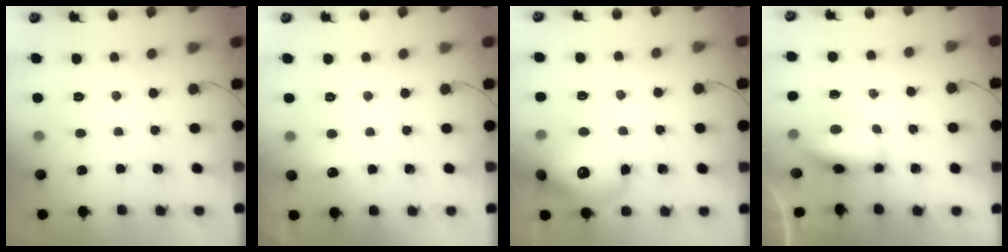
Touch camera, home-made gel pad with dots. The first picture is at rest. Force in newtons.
{"total": 5.4, "press": 5.1, "slide": 1.7}
{"total": 15.4, "press": 15.3, "slide": 1.7}
{"total": 6.9, "press": 6.9, "slide": 0.9}